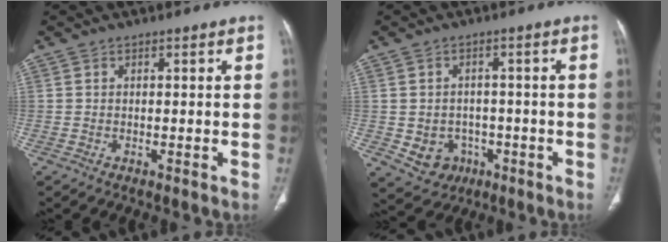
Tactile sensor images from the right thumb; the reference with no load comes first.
{"total": 6.7, "force": [-2.0, 5.9, 2.7], "torque": [-0.025, 0.017, -0.014]}